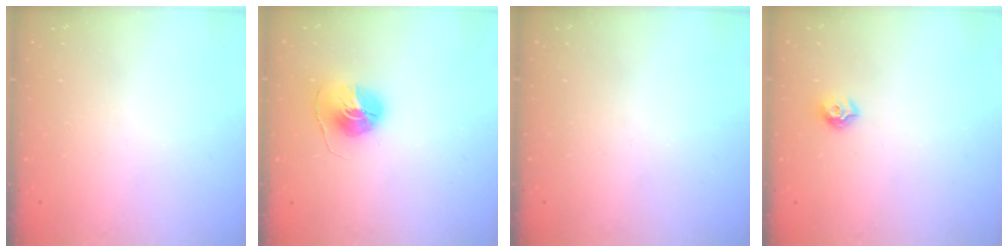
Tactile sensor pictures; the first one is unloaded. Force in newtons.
{"total": 9.2, "press": 9.2, "slide": 0.4}
{"total": 0.0}
{"total": 7.9, "press": 7.8, "slide": 0.7}